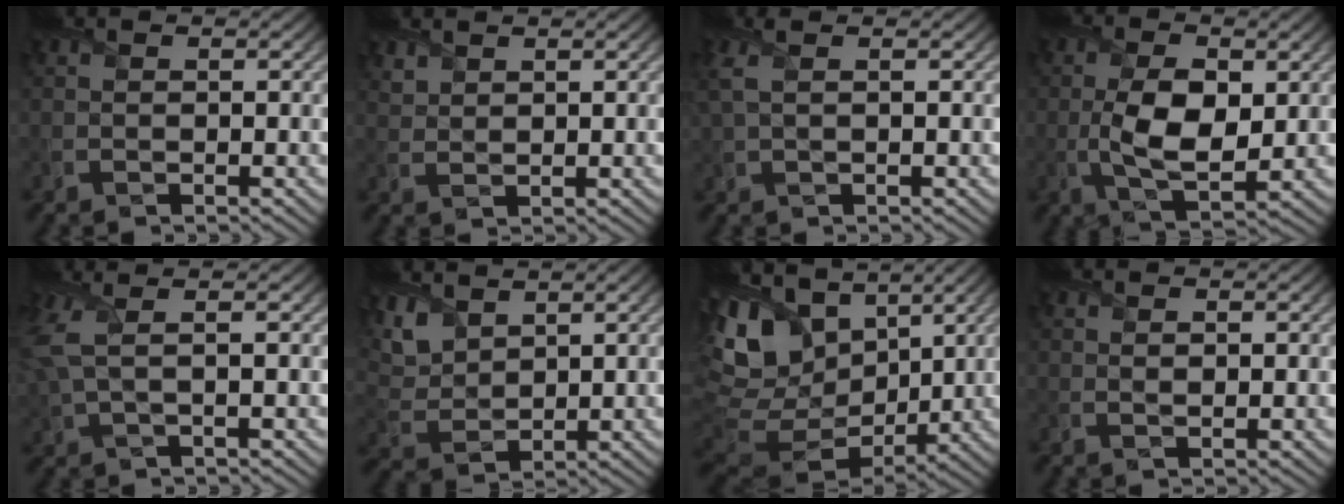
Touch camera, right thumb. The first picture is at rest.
{"total": 1.8, "force": [1.7, 0.6, 0.4], "torque": [-0.015, 0.001, 0.041]}
{"total": 2.7, "force": [1.2, 0.9, 2.3], "torque": [-0.063, 0.009, 0.024]}
{"total": 7.8, "force": [-0.1, 4.0, 6.8], "torque": [-0.142, -0.003, -0.001]}
{"total": 4.7, "force": [1.3, 1.6, 4.2], "torque": [-0.113, 0.010, 0.021]}
{"total": 6.8, "force": [4.4, 3.5, 3.8], "torque": [-0.113, 0.008, 0.091]}
{"total": 16.5, "force": [5.6, 10.9, 11.0], "torque": [-0.267, 0.010, 0.119]}
{"total": 0.9, "force": [0.3, 0.4, 0.7], "torque": [-0.015, -0.002, 0.008]}